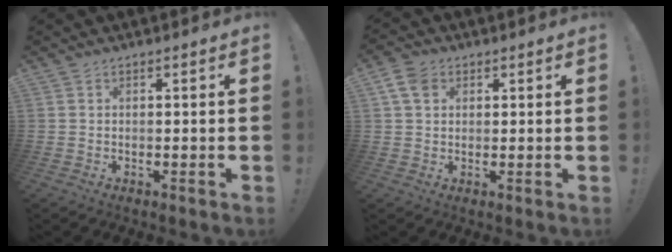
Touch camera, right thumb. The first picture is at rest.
{"total": 6.7, "force": [2.7, 5.0, 3.6], "torque": [-0.066, 0.002, 0.056]}